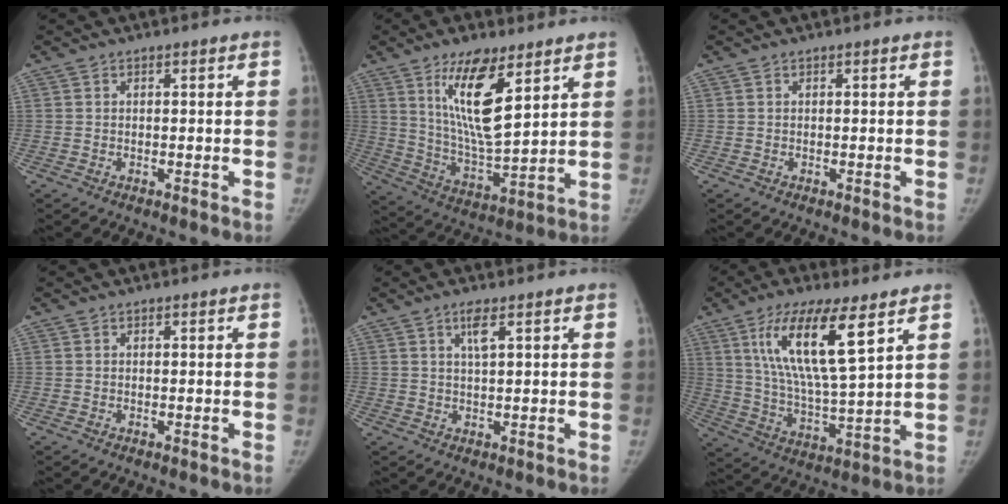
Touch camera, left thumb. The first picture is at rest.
{"total": 14.7, "force": [7.4, 4.8, 11.8], "torque": [-0.193, -0.049, 0.144]}
{"total": 0.0}
{"total": 0.0}
{"total": 3.0, "force": [1.3, 0.7, 2.6], "torque": [-0.049, -0.003, 0.026]}
{"total": 15.7, "force": [7.4, 3.4, 13.4], "torque": [-0.252, -0.038, 0.139]}